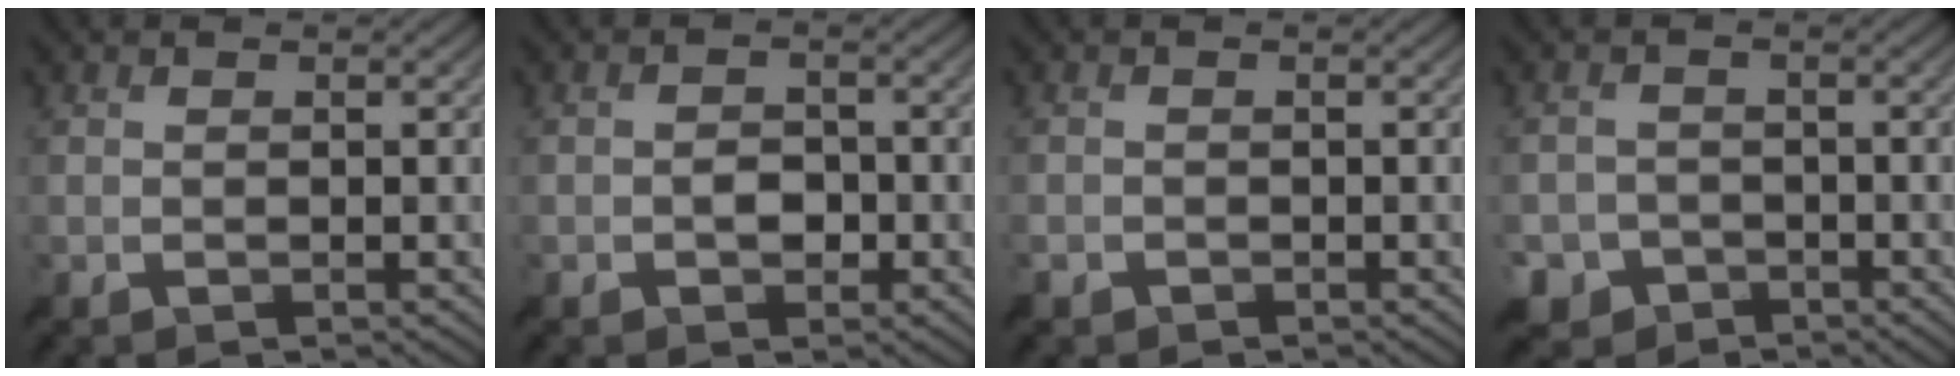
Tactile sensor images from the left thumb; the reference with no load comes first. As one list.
[{"total": 2.2, "force": [-0.8, 1.7, 1.3], "torque": [-0.023, -0.001, -0.017]}, {"total": 1.3, "force": [-0.9, 0.8, 0.3], "torque": [-0.008, -0.003, -0.023]}, {"total": 4.2, "force": [-2.6, 3.2, 0.7], "torque": [-0.009, 0.000, -0.054]}]